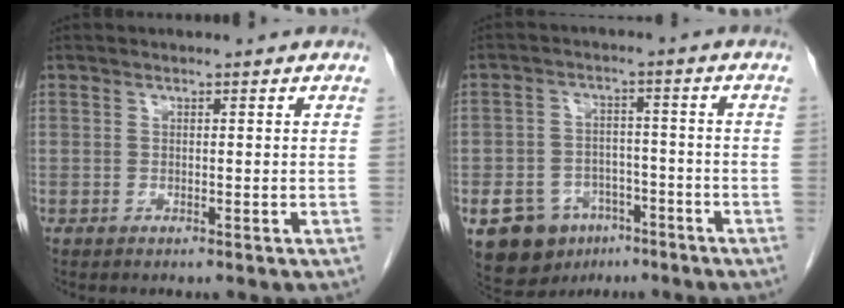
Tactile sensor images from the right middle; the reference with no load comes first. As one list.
[{"total": 9.8, "force": [-5.4, 7.2, 3.9], "torque": [-0.072, 0.013, -0.077]}]